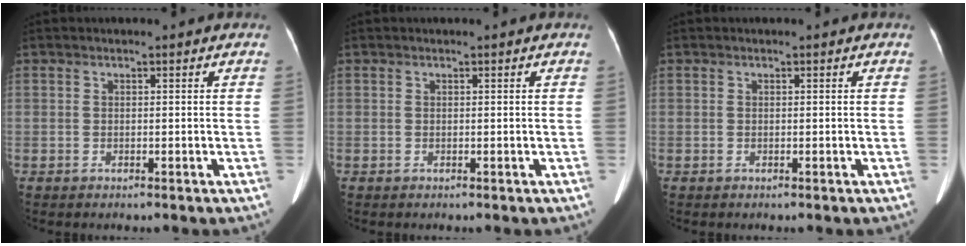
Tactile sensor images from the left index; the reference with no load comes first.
{"total": 0.0}
{"total": 0.0}